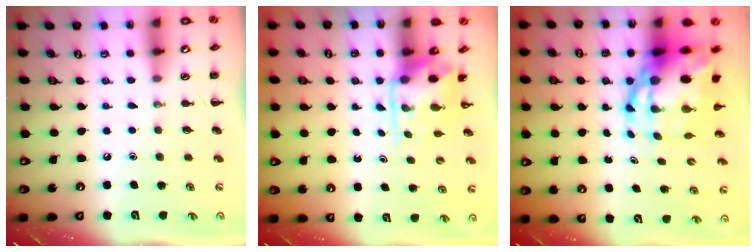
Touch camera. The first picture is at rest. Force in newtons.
{"total": 3.6, "press": 3.5, "slide": 0.8}
{"total": 11.4, "press": 10.9, "slide": 3.2}